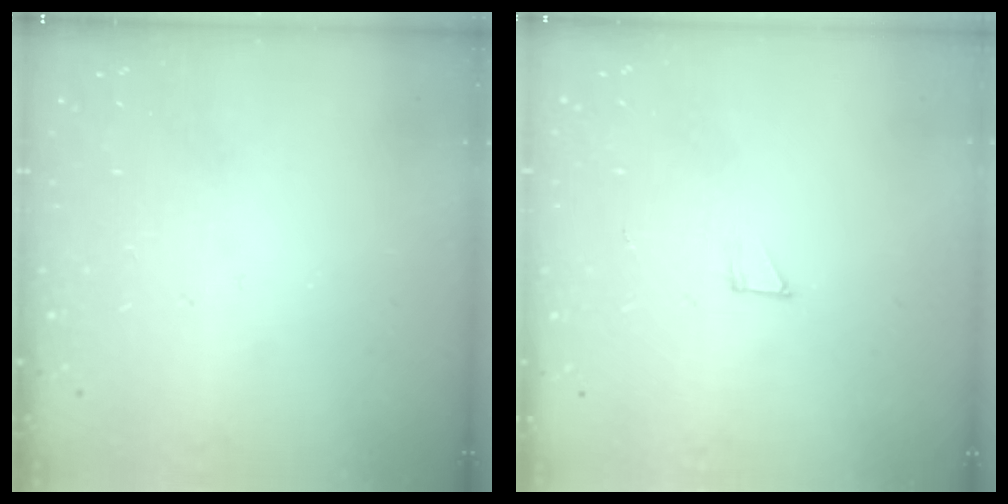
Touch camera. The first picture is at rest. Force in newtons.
{"total": 2.1, "press": 2.1, "slide": 0.1}